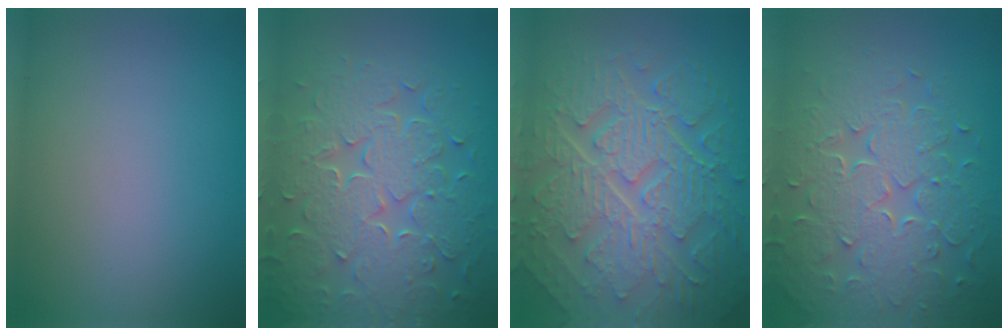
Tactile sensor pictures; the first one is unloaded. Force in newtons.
{"total": 9.0, "press": 6.5, "slide": 6.3}
{"total": 10.2, "press": 6.9, "slide": 7.5}
{"total": 8.1, "press": 5.9, "slide": 5.6}